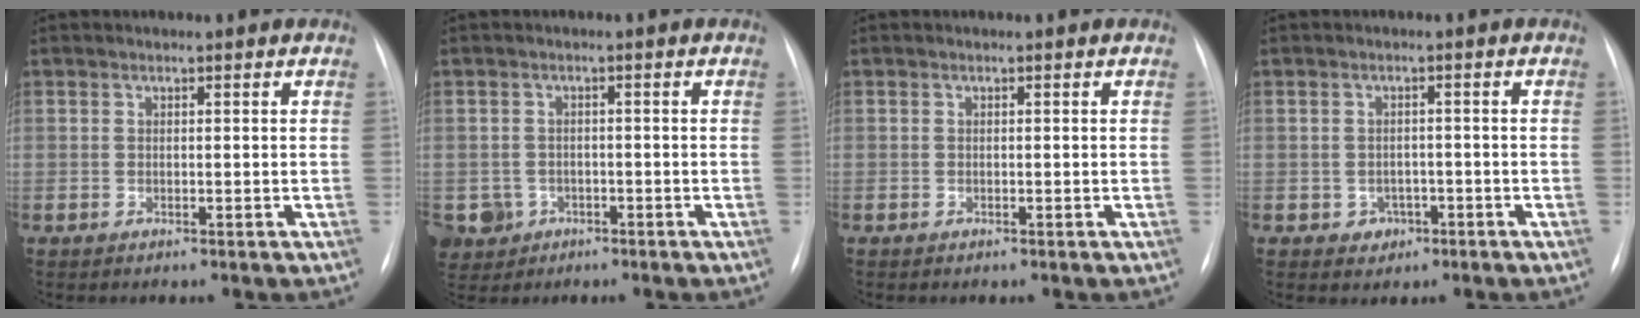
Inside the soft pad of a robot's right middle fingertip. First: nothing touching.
{"total": 5.3, "force": [-2.3, 4.7, 0.4], "torque": [-0.014, 0.006, -0.034]}
{"total": 0.0}
{"total": 2.6, "force": [-1.1, 2.2, 0.7], "torque": [-0.002, 0.009, -0.009]}